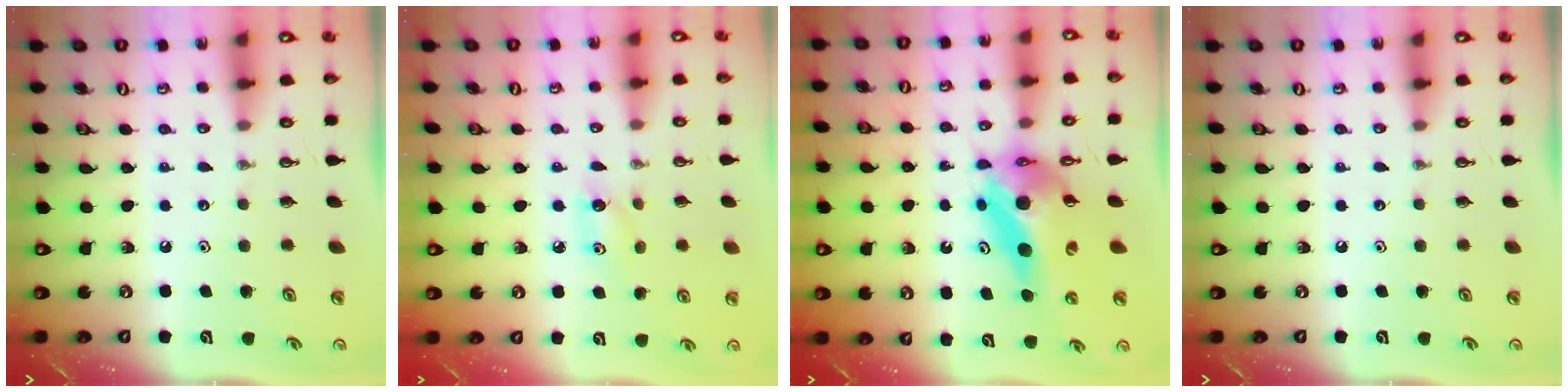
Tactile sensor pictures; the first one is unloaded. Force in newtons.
{"total": 5.7, "press": 5.6, "slide": 0.5}
{"total": 13.9, "press": 13.8, "slide": 1.3}
{"total": 0.0}